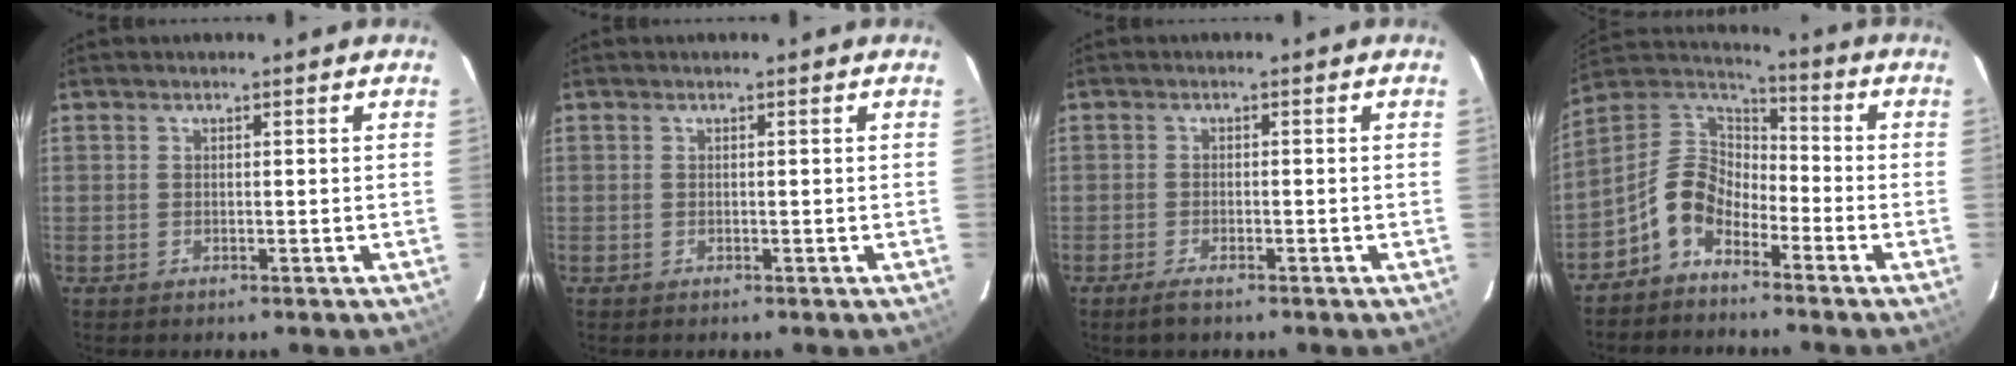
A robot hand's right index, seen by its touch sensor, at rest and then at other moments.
{"total": 0.0}
{"total": 2.5, "force": [-1.9, 0.5, 1.5], "torque": [-0.039, -0.004, -0.038]}
{"total": 10.1, "force": [-5.7, 6.1, 5.6], "torque": [-0.125, 0.032, -0.125]}